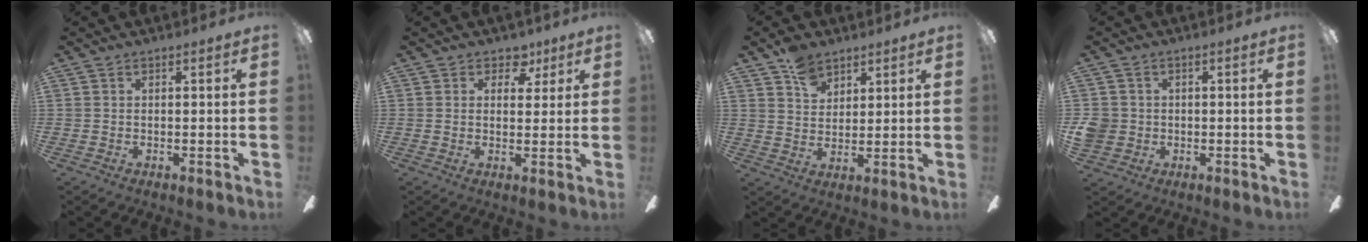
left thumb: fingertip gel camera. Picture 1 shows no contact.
{"total": 4.9, "force": [3.0, 3.3, 2.0], "torque": [-0.009, -0.011, 0.048]}
{"total": 7.3, "force": [5.2, 4.4, 2.6], "torque": [-0.046, -0.014, 0.096]}
{"total": 4.3, "force": [-0.1, 4.2, 1.1], "torque": [-0.032, 0.005, -0.003]}